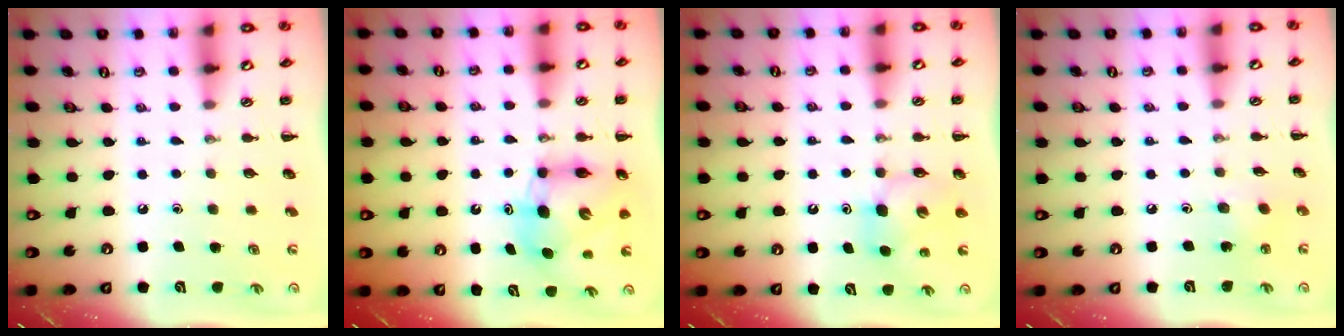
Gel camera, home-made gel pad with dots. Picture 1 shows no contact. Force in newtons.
{"total": 8.3, "press": 7.9, "slide": 2.5}
{"total": 6.5, "press": 6.5, "slide": 1.0}
{"total": 3.2, "press": 3.1, "slide": 0.9}